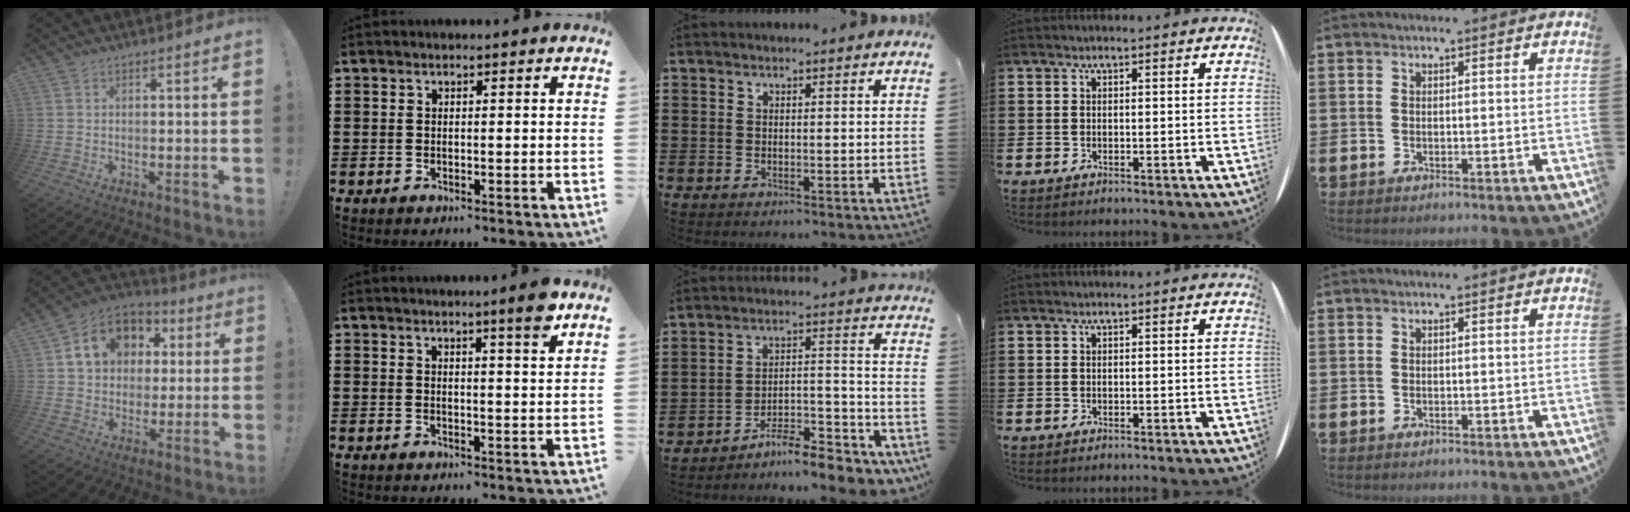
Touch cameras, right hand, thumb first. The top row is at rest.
{"thumb": {"total": 14.6, "force": [4.6, 11.9, 7.2], "torque": [-0.103, -0.006, 0.094]}, "index": {"total": 4.3, "force": [3.2, -0.4, 2.9], "torque": [-0.050, -0.007, 0.051]}, "middle": {"total": 7.9, "force": [-7.6, 0.7, 2.0], "torque": [-0.021, 0.017, -0.144]}}